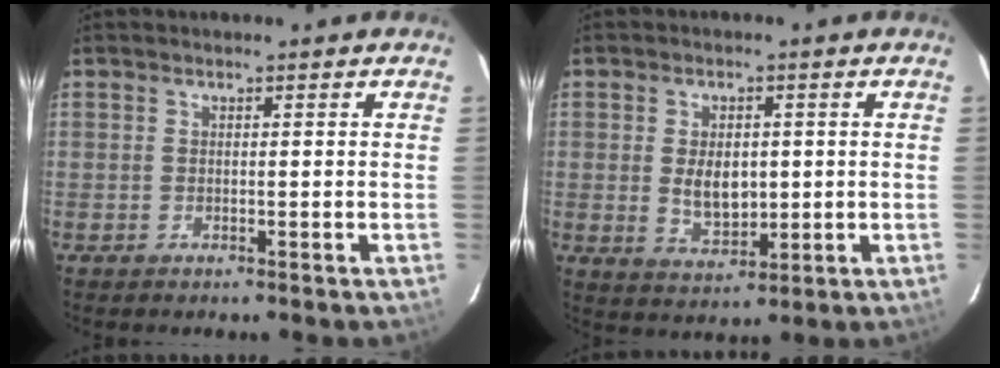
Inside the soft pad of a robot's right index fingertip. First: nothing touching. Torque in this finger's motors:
{"motor_torque": [0.26, -0.09, 0.27, 0.07]}